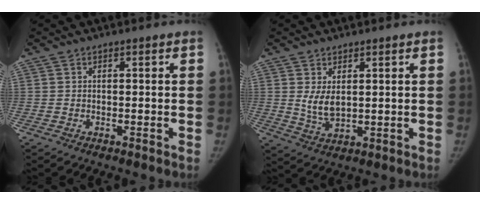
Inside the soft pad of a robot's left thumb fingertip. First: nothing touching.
{"total": 4.7, "force": [1.4, 2.6, 3.7], "torque": [-0.063, -0.017, 0.037]}